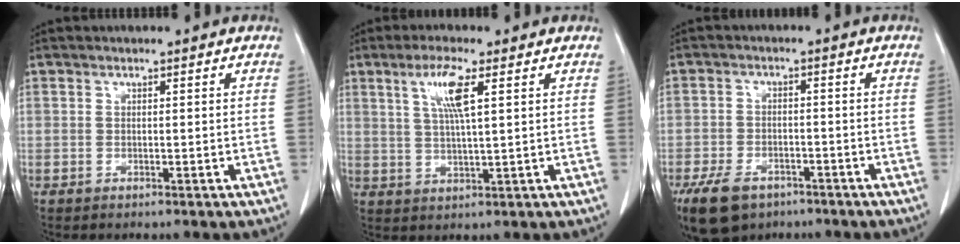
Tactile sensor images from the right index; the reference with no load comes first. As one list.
[{"total": 6.4, "force": [2.7, 0.4, 5.8], "torque": [-0.117, 0.001, 0.053]}, {"total": 9.2, "force": [-5.9, 5.7, 4.2], "torque": [-0.091, -0.003, -0.091]}]